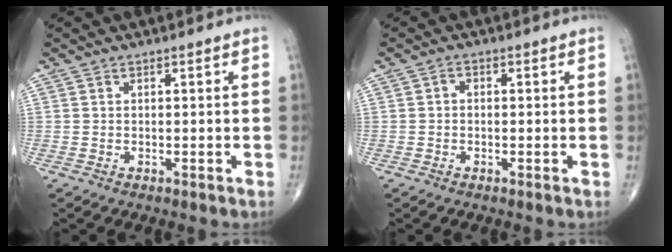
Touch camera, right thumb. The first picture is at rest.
{"total": 1.2, "force": [-0.1, 0.9, 0.7], "torque": [-0.007, 0.006, -0.006]}